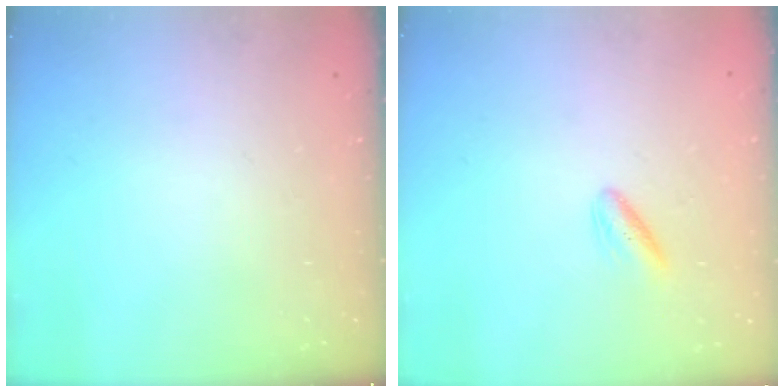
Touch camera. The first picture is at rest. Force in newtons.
{"total": 2.8, "press": 2.4, "slide": 1.4}